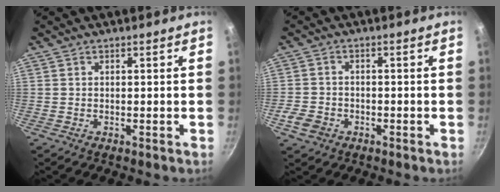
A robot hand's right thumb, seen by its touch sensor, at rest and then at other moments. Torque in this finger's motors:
{"motor_torque": [0.90, 0.55, 0.10, -0.52, -0.01]}